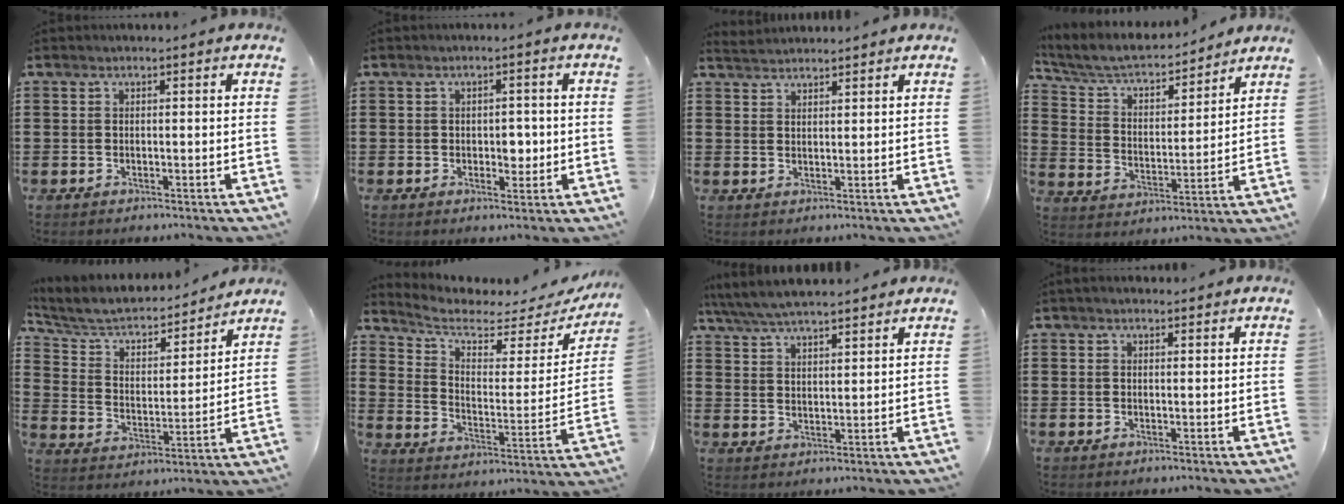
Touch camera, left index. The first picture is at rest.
{"total": 3.1, "force": [0.0, 2.0, 2.3], "torque": [-0.033, -0.001, -0.006]}
{"total": 2.3, "force": [2.3, 0.1, 0.0], "torque": [-0.007, 0.000, 0.046]}
{"total": 5.9, "force": [5.2, 1.5, 2.4], "torque": [-0.070, -0.034, 0.083]}
{"total": 5.7, "force": [4.9, 2.1, 2.2], "torque": [-0.069, -0.034, 0.077]}
{"total": 5.5, "force": [4.3, 2.2, 2.7], "torque": [-0.078, -0.030, 0.070]}
{"total": 5.4, "force": [5.1, 0.6, 1.9], "torque": [-0.054, -0.017, 0.092]}
{"total": 0.9, "force": [0.7, 0.3, 0.4], "torque": [-0.009, 0.002, 0.014]}